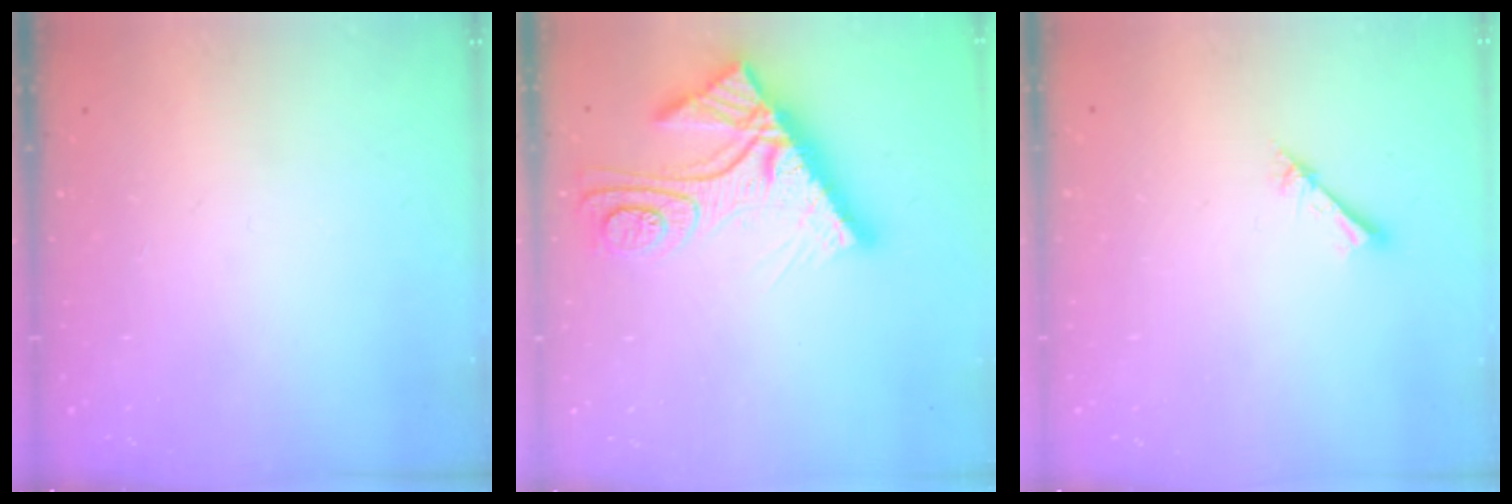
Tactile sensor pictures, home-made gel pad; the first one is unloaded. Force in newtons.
{"total": 15.3, "press": 15.3, "slide": 1.4}
{"total": 1.5, "press": 1.5, "slide": 0.1}